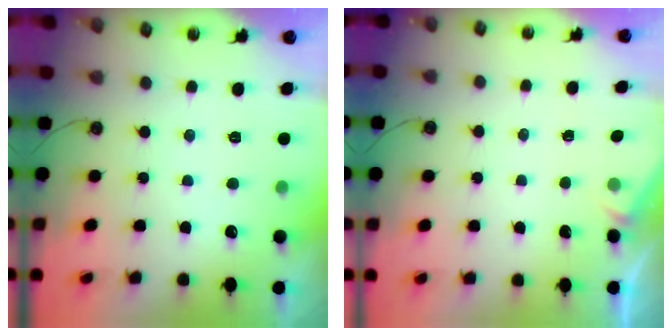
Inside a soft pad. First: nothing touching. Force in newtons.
{"total": 2.8, "press": 2.7, "slide": 0.4}